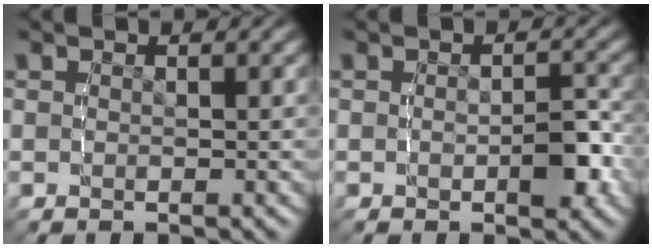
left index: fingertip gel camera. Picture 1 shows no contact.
{"total": 2.2, "force": [-0.5, 1.3, 1.7], "torque": [-0.025, 0.004, -0.013]}